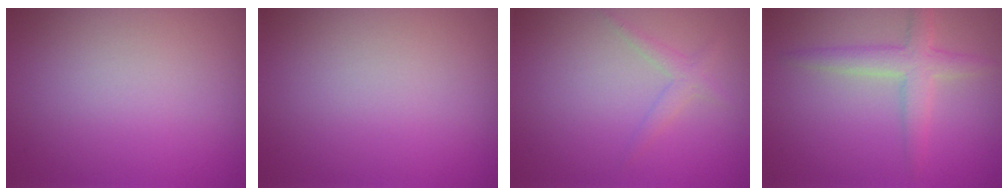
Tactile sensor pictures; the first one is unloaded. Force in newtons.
{"total": 0.0}
{"total": 1.3, "press": 1.3, "slide": 0.1}
{"total": 3.0, "press": 3.0, "slide": 0.1}